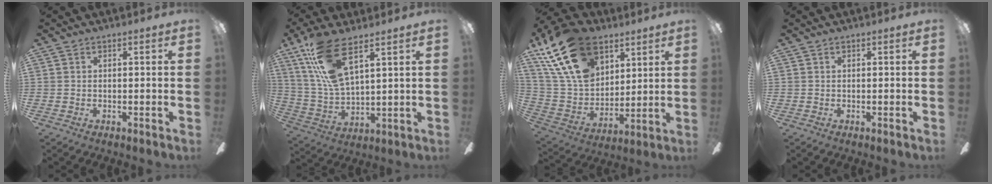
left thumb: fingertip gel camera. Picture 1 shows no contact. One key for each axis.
{"total": 14.6, "fx": 8.9, "fy": 4.7, "fz": 10.6, "tx": -0.241, "ty": -0.033, "tz": 0.159}
{"total": 23.4, "fx": 13.3, "fy": 13.7, "fz": 13.5, "tx": -0.288, "ty": -0.053, "tz": 0.242}
{"total": 0.0}